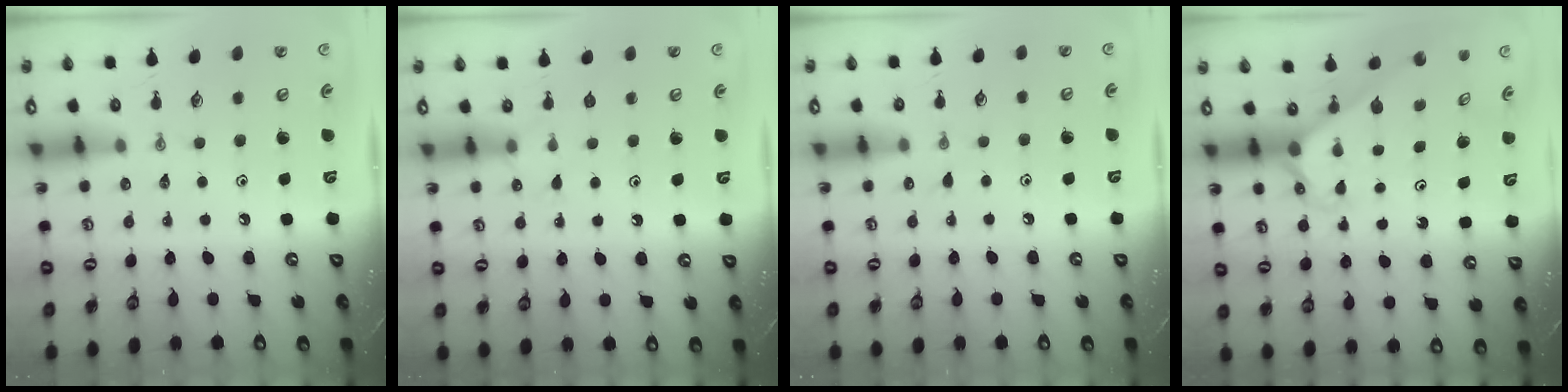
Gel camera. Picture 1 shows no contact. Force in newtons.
{"total": 3.5, "press": 3.5, "slide": 0.6}
{"total": 4.2, "press": 4.2, "slide": 0.6}
{"total": 2.4, "press": 2.4, "slide": 0.2}